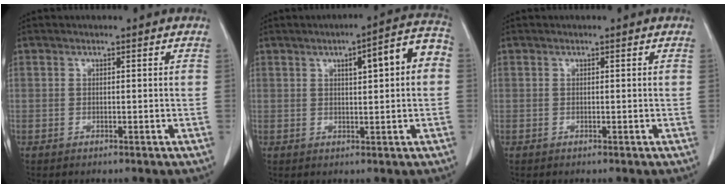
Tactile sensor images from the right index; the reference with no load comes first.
{"total": 8.2, "force": [1.6, 1.5, 7.9], "torque": [-0.105, 0.028, 0.019]}
{"total": 0.0}